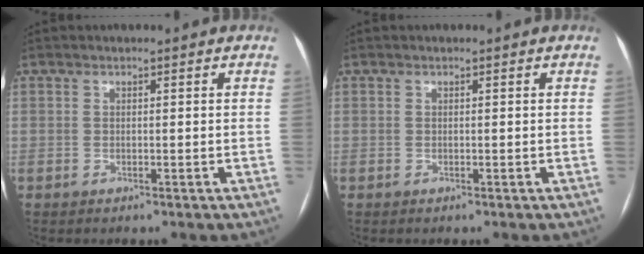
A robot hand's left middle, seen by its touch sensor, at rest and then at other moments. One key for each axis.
{"total": 0.0}